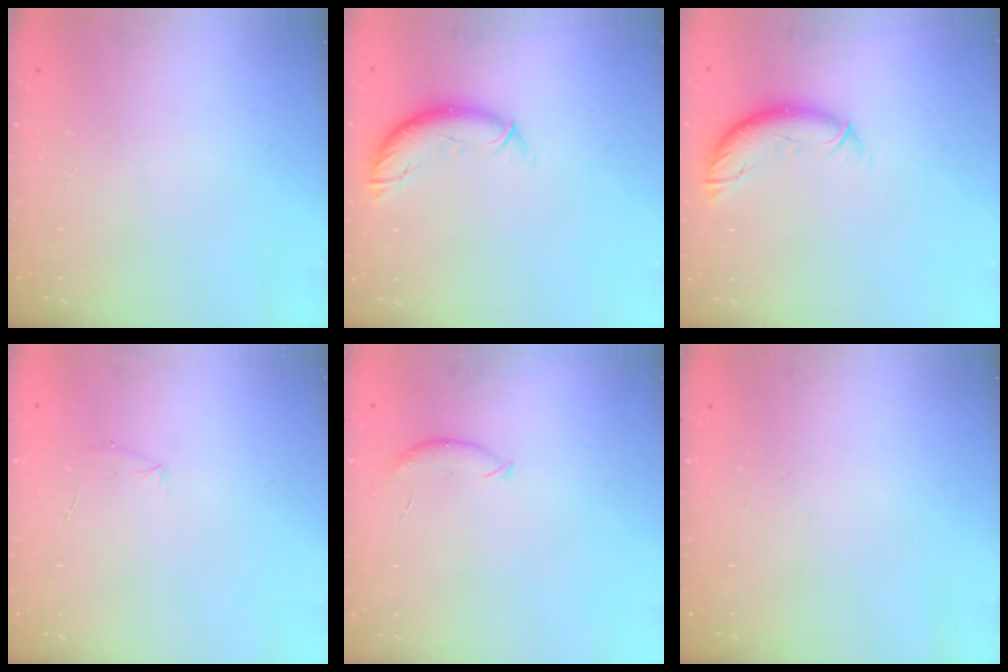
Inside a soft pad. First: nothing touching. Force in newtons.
{"total": 9.4, "press": 9.4, "slide": 0.6}
{"total": 9.4, "press": 9.4, "slide": 0.6}
{"total": 4.1, "press": 3.9, "slide": 1.0}
{"total": 6.6, "press": 6.5, "slide": 1.1}
{"total": 0.0}